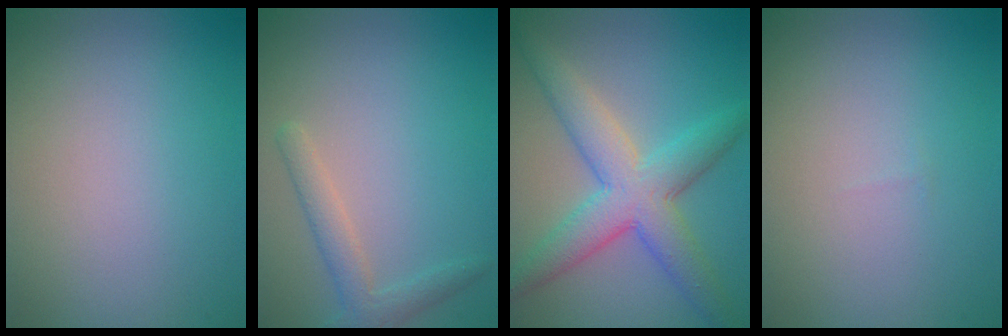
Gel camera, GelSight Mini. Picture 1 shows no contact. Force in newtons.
{"total": 2.2, "press": 2.2, "slide": 0.1}
{"total": 6.4, "press": 6.4, "slide": 0.1}
{"total": 0.0}